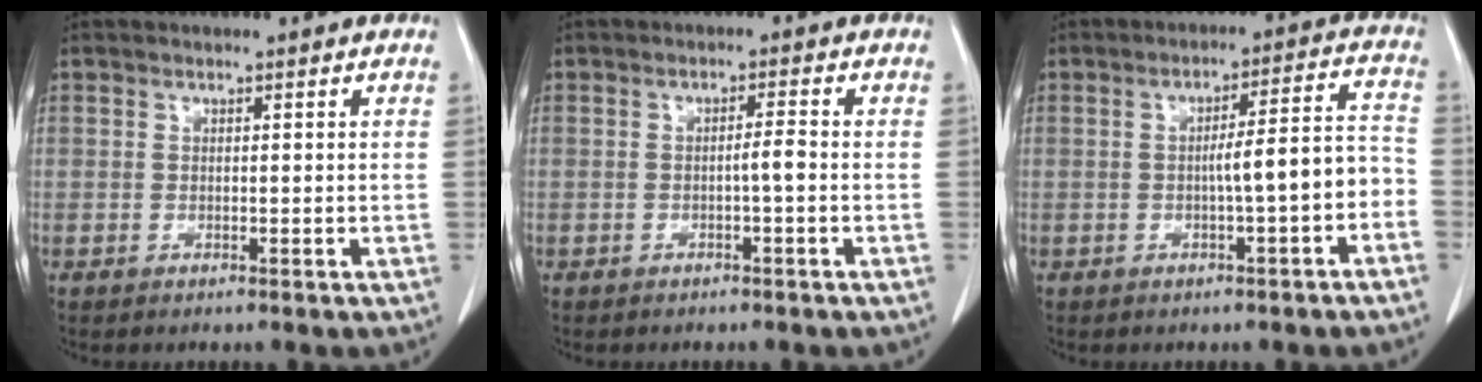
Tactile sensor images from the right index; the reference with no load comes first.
{"total": 1.9, "force": [-0.5, -0.1, 1.9], "torque": [-0.030, 0.002, -0.009]}
{"total": 7.2, "force": [-2.1, 0.7, 6.8], "torque": [-0.093, 0.030, -0.028]}